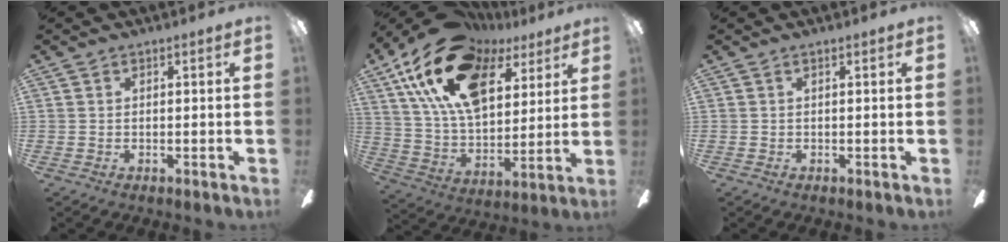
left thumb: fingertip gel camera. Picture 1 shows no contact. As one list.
[{"total": 22.0, "force": [12.3, 11.9, 13.8], "torque": [-0.262, -0.057, 0.218]}, {"total": 0.0}]